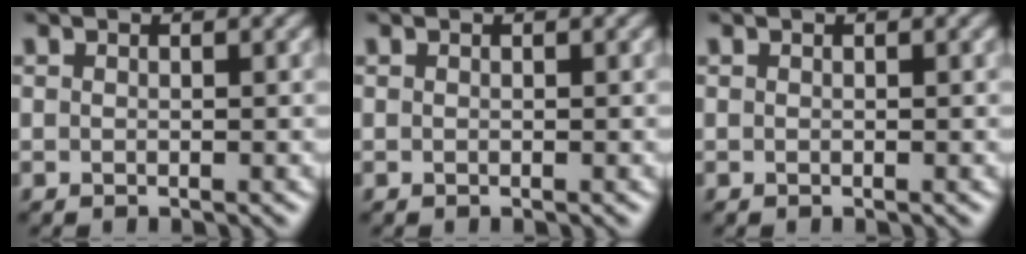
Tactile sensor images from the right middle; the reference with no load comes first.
{"total": 0.0}
{"total": 0.0}